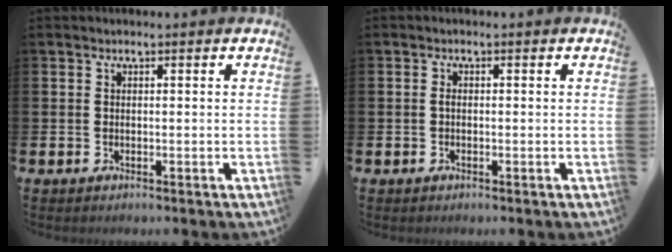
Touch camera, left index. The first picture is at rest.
{"total": 0.8, "force": [-0.2, 0.4, 0.6], "torque": [-0.004, -0.002, -0.008]}